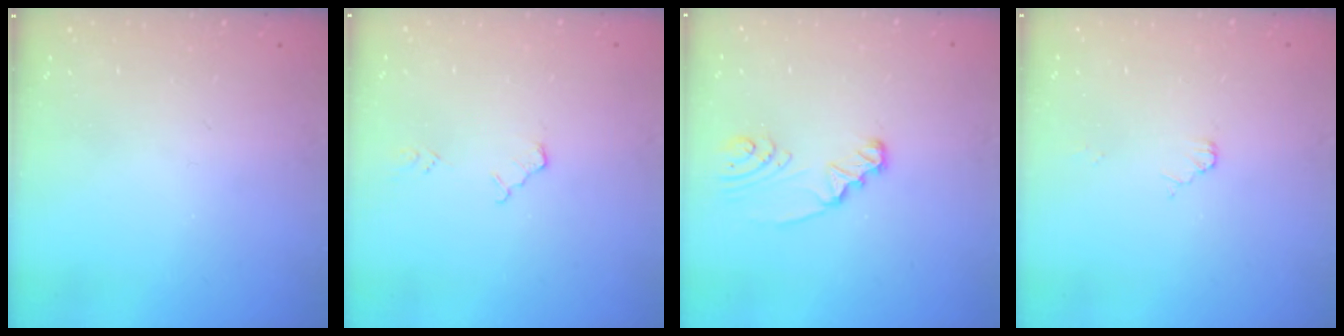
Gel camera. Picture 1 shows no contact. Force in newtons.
{"total": 4.0, "press": 4.0, "slide": 0.6}
{"total": 3.0, "press": 3.0, "slide": 0.4}
{"total": 2.0, "press": 2.0, "slide": 0.2}